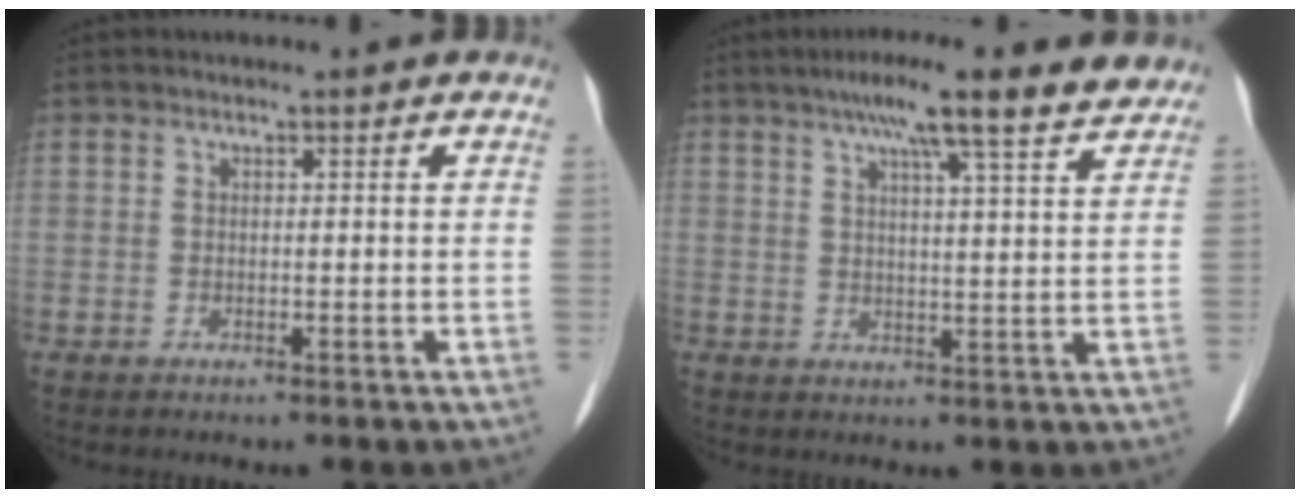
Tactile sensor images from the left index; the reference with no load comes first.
{"total": 11.6, "force": [9.0, 1.1, 7.3], "torque": [-0.108, 0.021, 0.117]}